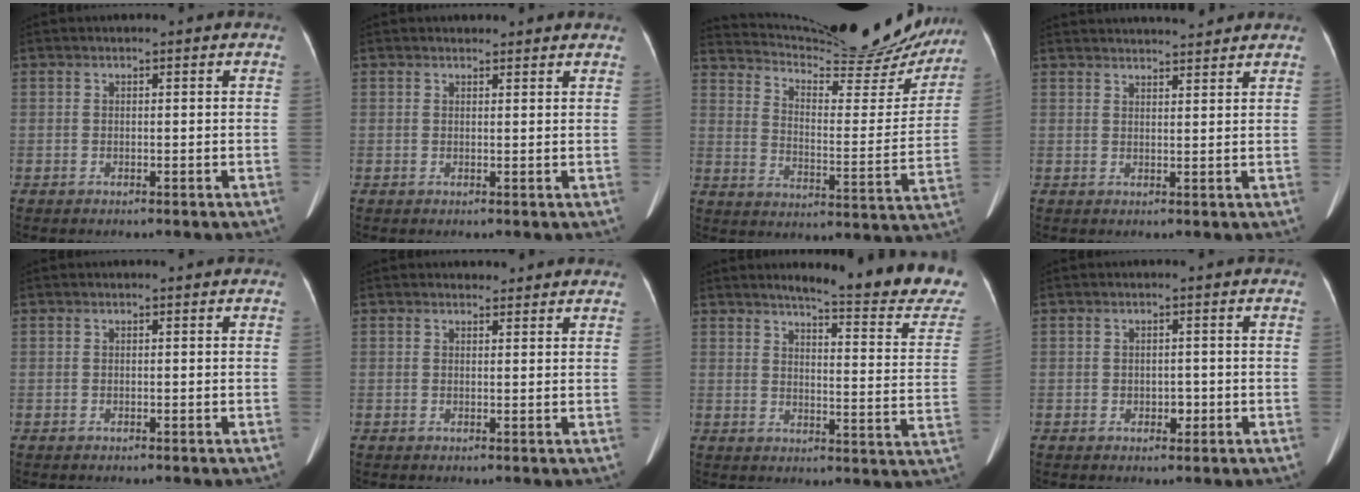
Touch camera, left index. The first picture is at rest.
{"total": 3.3, "force": [3.1, 0.9, 0.6], "torque": [-0.009, 0.015, 0.033]}
{"total": 25.7, "force": [23.7, 4.5, 8.9], "torque": [-0.139, -0.050, 0.310]}
{"total": 9.1, "force": [8.7, 0.7, 2.6], "torque": [-0.037, 0.020, 0.114]}
{"total": 0.0}
{"total": 3.1, "force": [2.9, 1.0, 0.5], "torque": [-0.007, 0.010, 0.032]}
{"total": 18.2, "force": [16.5, 0.9, 7.7], "torque": [-0.089, -0.093, 0.184]}
{"total": 1.6, "force": [-0.4, 1.2, 1.0], "torque": [-0.014, 0.001, -0.001]}